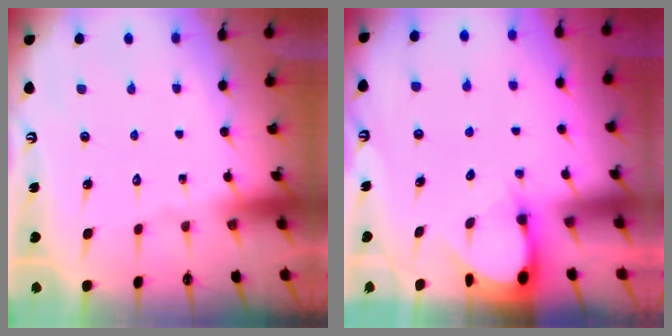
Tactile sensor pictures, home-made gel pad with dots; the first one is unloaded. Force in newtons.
{"total": 2.8, "press": 2.8, "slide": 0.2}